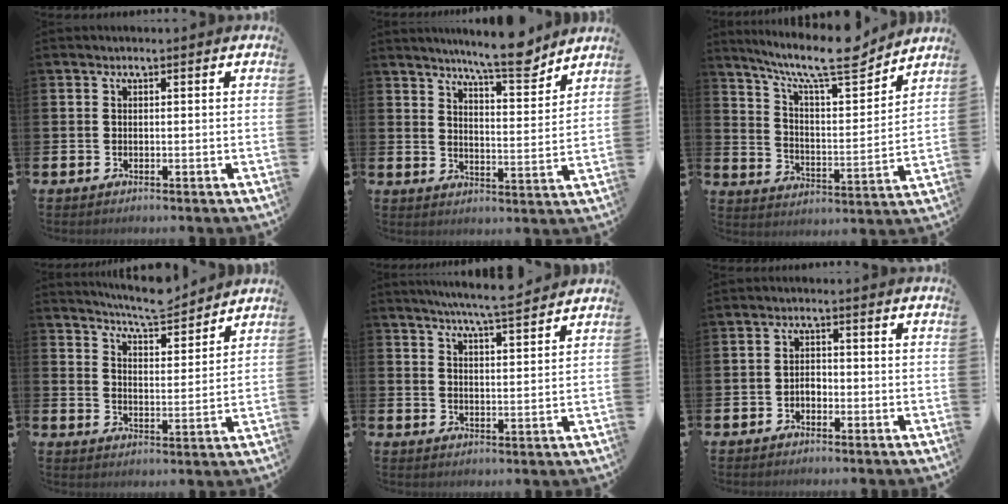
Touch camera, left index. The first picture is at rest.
{"total": 9.2, "force": [8.4, 0.9, 3.6], "torque": [-0.065, -0.051, 0.145]}
{"total": 11.9, "force": [9.8, 2.3, 6.3], "torque": [-0.126, -0.066, 0.163]}
{"total": 6.6, "force": [6.5, 0.3, 0.9], "torque": [-0.037, -0.042, 0.118]}
{"total": 6.4, "force": [6.2, -0.6, 1.7], "torque": [-0.048, -0.032, 0.108]}
{"total": 1.7, "force": [-0.9, 1.2, 0.9], "torque": [-0.017, 0.004, -0.021]}